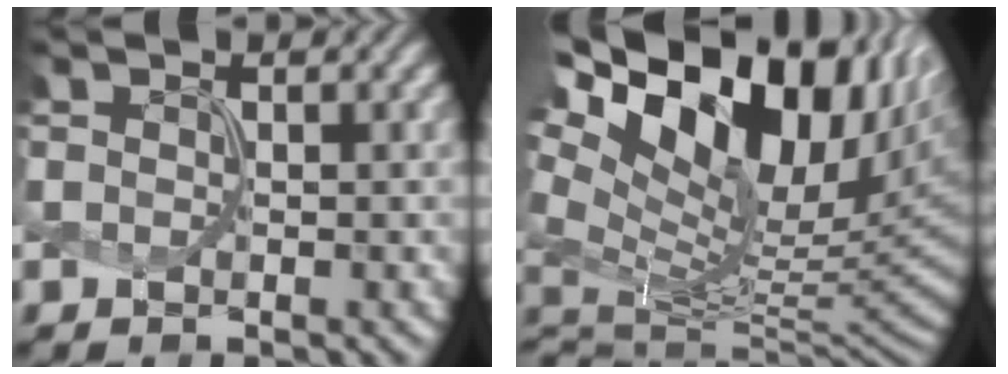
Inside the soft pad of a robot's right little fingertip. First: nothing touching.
{"total": 18.4, "force": [7.3, 10.6, 13.2], "torque": [-0.222, 0.039, 0.136]}